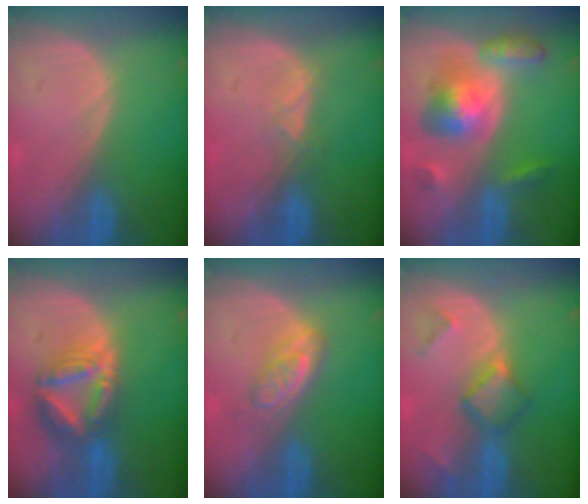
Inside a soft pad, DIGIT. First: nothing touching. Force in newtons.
{"total": 2.3, "press": 2.2, "slide": 0.9}
{"total": 8.3, "press": 8.2, "slide": 0.7}
{"total": 8.2, "press": 7.1, "slide": 4.1}
{"total": 4.1, "press": 4.1, "slide": 0.5}
{"total": 5.5, "press": 5.0, "slide": 2.2}